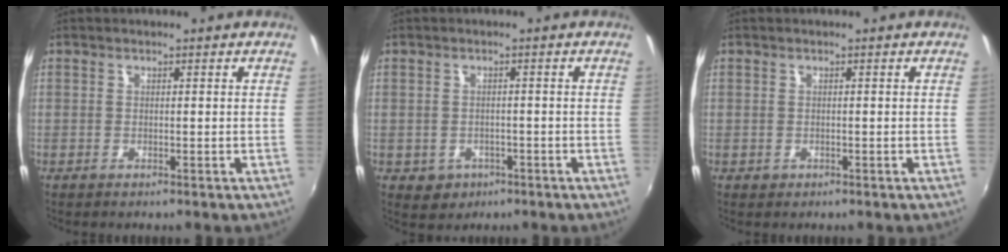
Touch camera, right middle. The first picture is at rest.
{"total": 4.0, "force": [-1.5, 3.5, 1.2], "torque": [-0.033, -0.002, -0.013]}
{"total": 0.7, "force": [-0.3, 0.7, 0.1], "torque": [-0.001, -0.003, -0.003]}